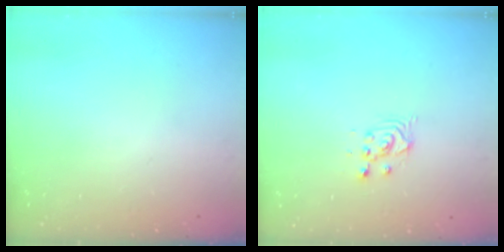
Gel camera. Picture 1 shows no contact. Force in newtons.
{"total": 2.8, "press": 2.8, "slide": 0.1}